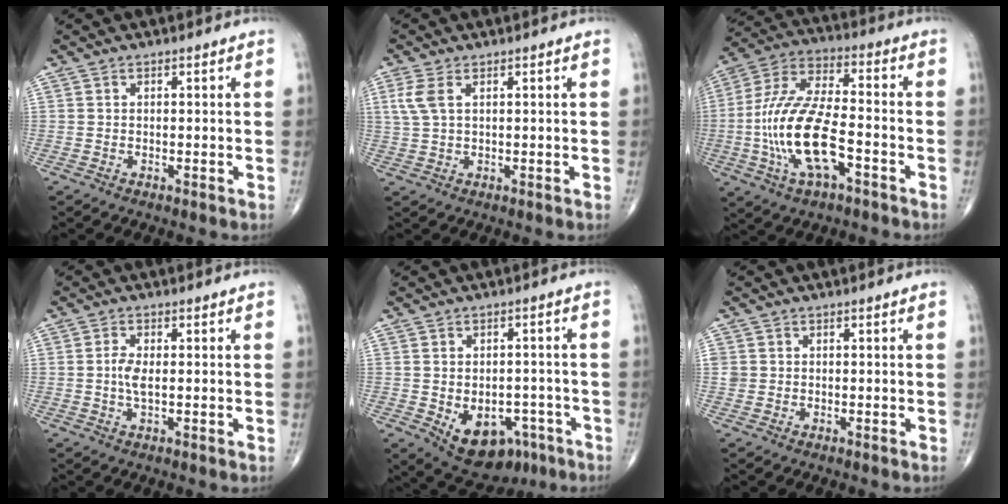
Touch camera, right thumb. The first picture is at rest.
{"total": 4.0, "force": [1.4, 2.0, 3.2], "torque": [-0.087, 0.009, 0.034]}
{"total": 17.3, "force": [-4.8, 7.2, 15.0], "torque": [-0.309, 0.033, -0.088]}
{"total": 3.1, "force": [0.0, 1.1, 2.9], "torque": [-0.063, -0.003, -0.005]}
{"total": 11.4, "force": [-4.9, 7.5, 7.1], "torque": [-0.075, 0.016, -0.055]}
{"total": 1.7, "force": [0.1, 1.7, 0.4], "torque": [0.004, 0.003, 0.005]}